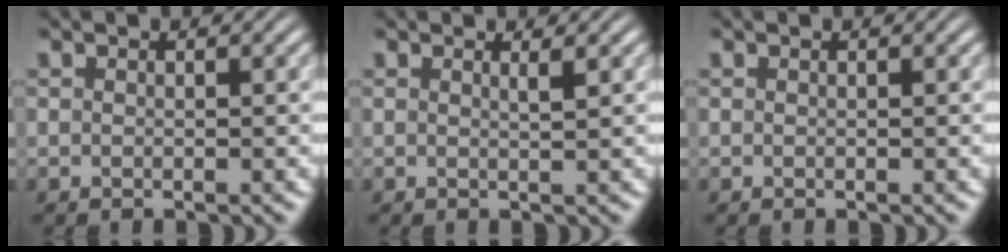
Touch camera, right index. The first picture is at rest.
{"total": 0.8, "force": [0.5, -0.4, 0.5], "torque": [-0.008, -0.008, 0.012]}
{"total": 0.0}